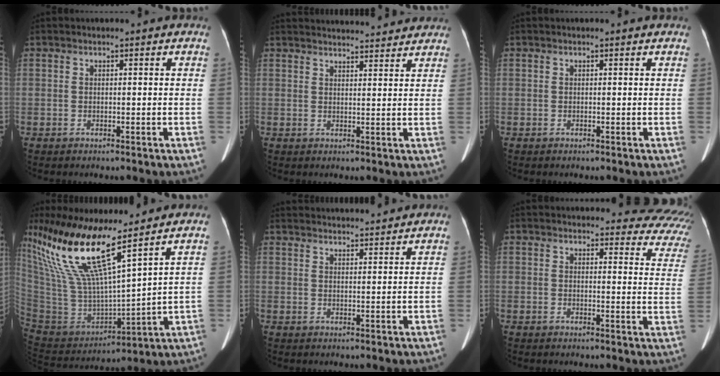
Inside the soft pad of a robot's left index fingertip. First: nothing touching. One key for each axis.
{"total": 14.3, "fx": 13.8, "fy": 2.0, "fz": 3.4, "tx": -0.042, "ty": 0.035, "tz": 0.174}
{"total": 0.0}
{"total": 18.6, "fx": 12.9, "fy": 1.5, "fz": 13.3, "tx": -0.281, "ty": 0.000, "tz": 0.251}
{"total": 12.6, "fx": 12.1, "fy": 1.3, "fz": 3.1, "tx": -0.045, "ty": 0.036, "tz": 0.165}
{"total": 17.2, "fx": 16.2, "fy": 4.5, "fz": 3.7, "tx": 0.003, "ty": -0.061, "tz": 0.141}